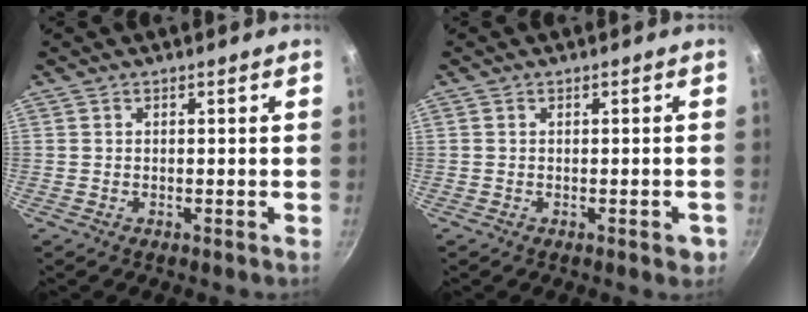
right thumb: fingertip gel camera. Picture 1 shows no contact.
{"total": 2.3, "force": [-0.9, 0.9, 1.9], "torque": [-0.014, 0.003, -0.011]}